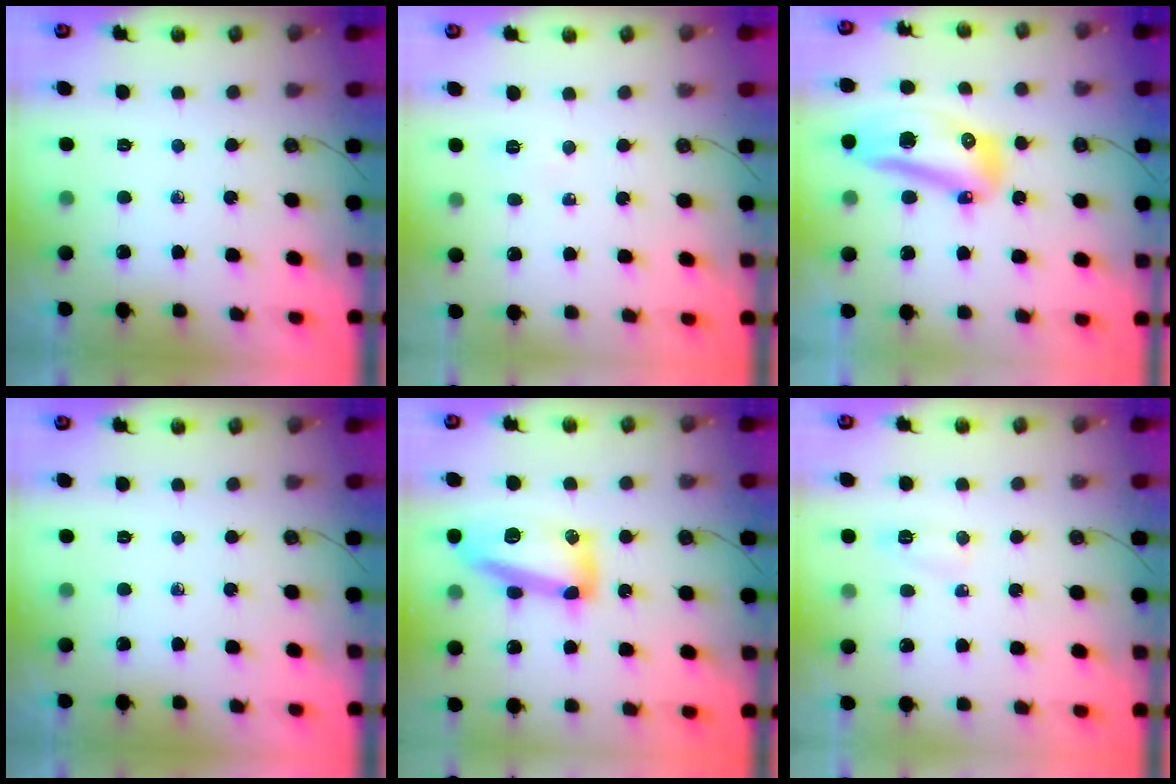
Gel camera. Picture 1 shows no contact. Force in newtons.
{"total": 2.6, "press": 2.4, "slide": 0.9}
{"total": 15.4, "press": 15.3, "slide": 1.9}
{"total": 0.0}
{"total": 14.3, "press": 14.2, "slide": 1.3}
{"total": 5.0, "press": 5.0, "slide": 0.8}